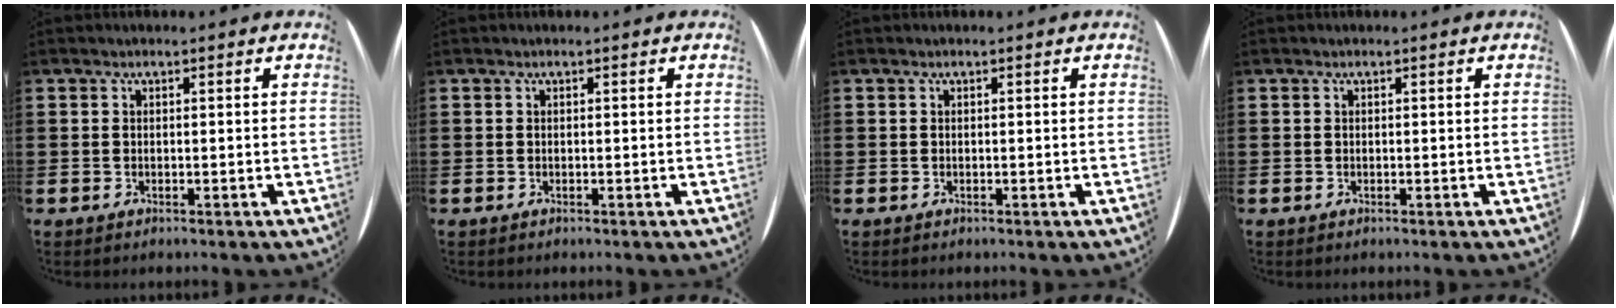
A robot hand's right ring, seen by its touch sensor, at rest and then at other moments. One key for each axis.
{"total": 0.0}
{"total": 0.0}
{"total": 0.0}